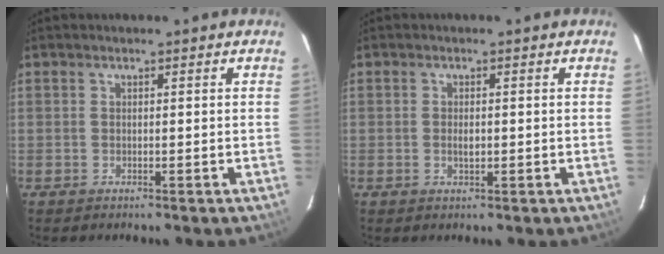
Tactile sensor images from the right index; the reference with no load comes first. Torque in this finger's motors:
{"motor_torque": [0.40, -0.12, 0.13, 0.01]}